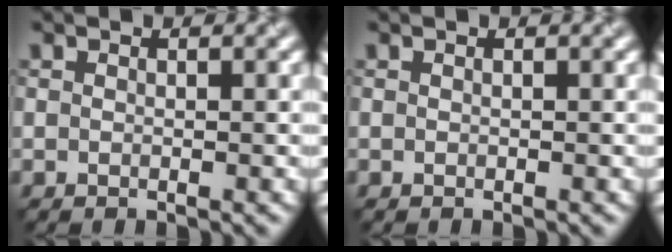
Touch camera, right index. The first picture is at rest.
{"total": 0.0}